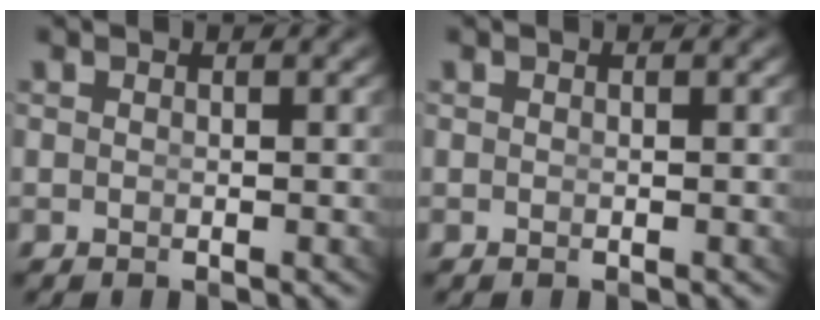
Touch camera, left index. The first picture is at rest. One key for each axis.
{"total": 0.0}